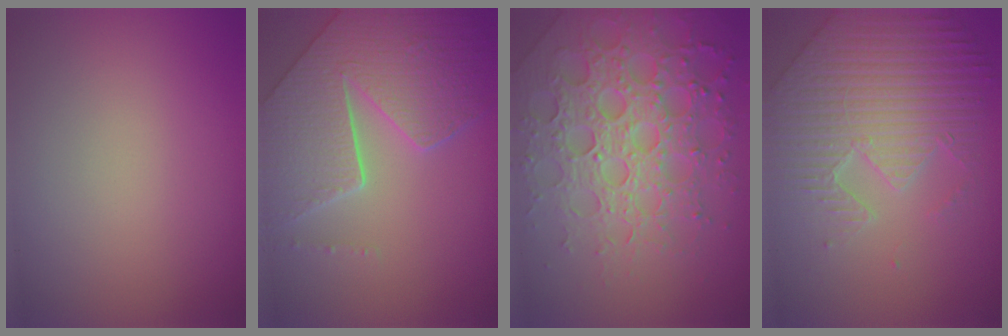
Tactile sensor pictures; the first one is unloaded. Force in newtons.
{"total": 8.3, "press": 6.1, "slide": 5.7}
{"total": 7.1, "press": 6.9, "slide": 1.7}
{"total": 7.8, "press": 5.8, "slide": 5.2}